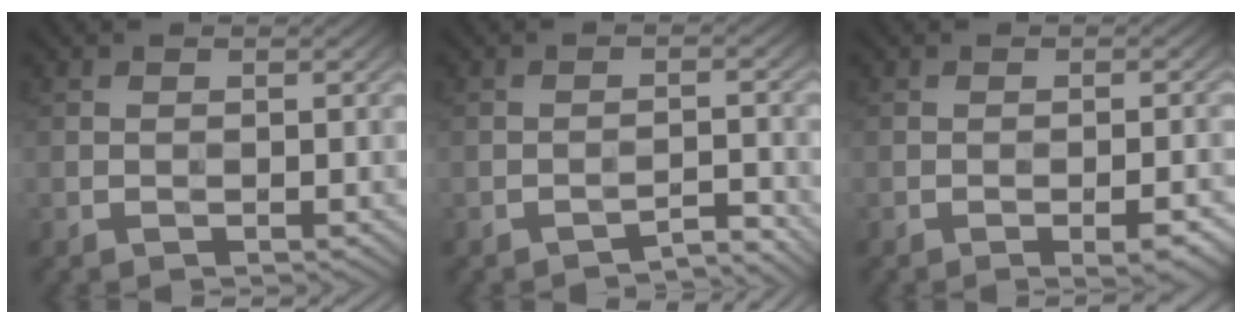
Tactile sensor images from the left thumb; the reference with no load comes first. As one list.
[{"total": 2.7, "force": [-2.5, 0.2, 0.9], "torque": [-0.007, 0.011, -0.042]}, {"total": 3.4, "force": [-1.8, 0.7, 2.8], "torque": [-0.038, 0.006, -0.023]}]